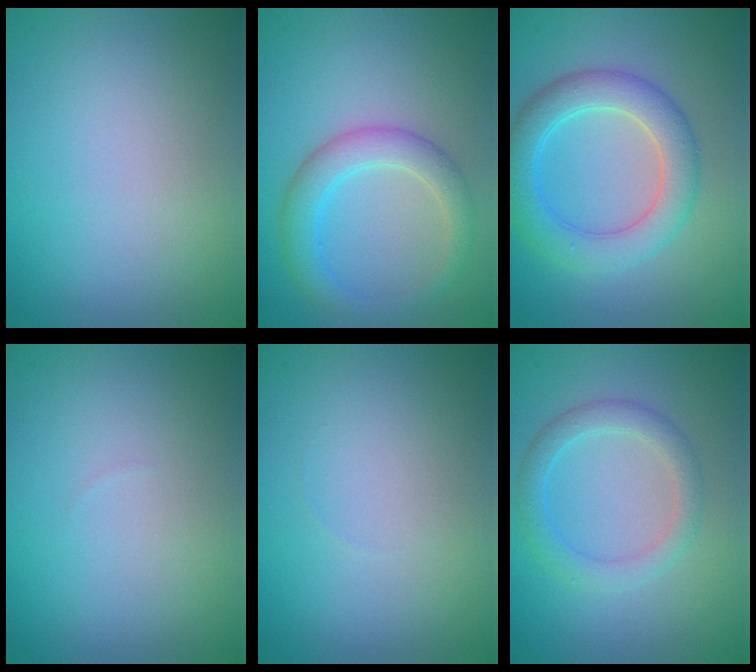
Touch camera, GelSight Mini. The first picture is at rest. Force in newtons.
{"total": 3.7, "press": 3.7, "slide": 0.3}
{"total": 5.2, "press": 5.2, "slide": 0.2}
{"total": 0.0}
{"total": 0.0}
{"total": 2.7, "press": 2.7, "slide": 0.1}